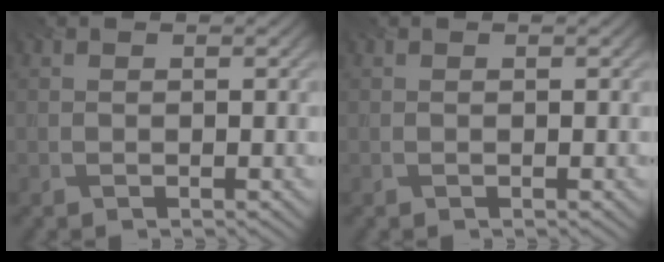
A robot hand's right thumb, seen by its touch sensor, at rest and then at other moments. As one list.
[{"total": 0.0}]